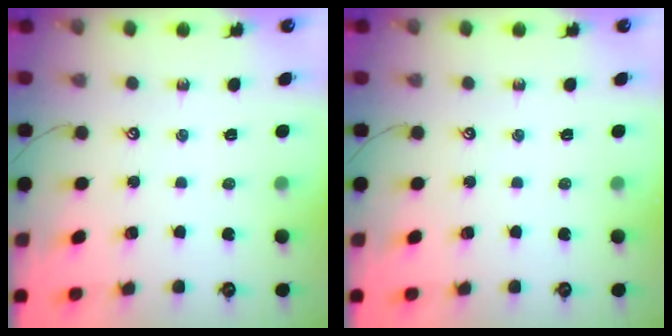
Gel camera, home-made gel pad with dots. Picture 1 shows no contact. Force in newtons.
{"total": 0.0}